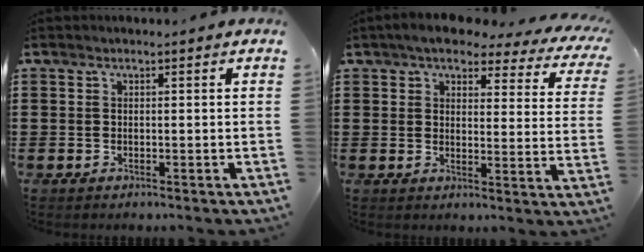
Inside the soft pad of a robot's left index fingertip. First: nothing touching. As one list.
[{"total": 5.1, "force": [4.3, 1.3, 2.3], "torque": [-0.058, -0.020, 0.072]}]